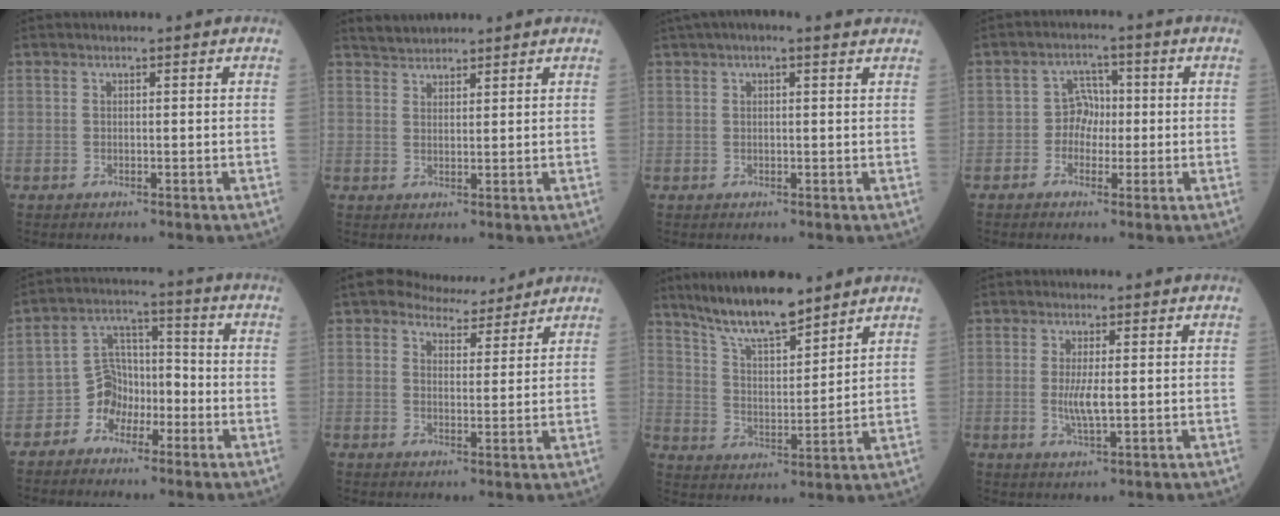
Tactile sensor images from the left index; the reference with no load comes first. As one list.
[{"total": 2.8, "force": [2.8, 0.6, 0.1], "torque": [-0.010, 0.019, 0.053]}, {"total": 5.1, "force": [3.8, 1.0, 3.2], "torque": [-0.057, 0.037, 0.053]}, {"total": 3.6, "force": [-0.6, 3.1, 1.7], "torque": [-0.024, 0.011, -0.020]}, {"total": 6.0, "force": [-3.4, 4.6, 1.8], "torque": [-0.026, 0.018, -0.066]}, {"total": 5.9, "force": [5.4, 2.2, 1.2], "torque": [-0.023, 0.011, 0.081]}, {"total": 11.3, "force": [9.5, 2.0, 5.8], "torque": [-0.112, 0.003, 0.175]}, {"total": 3.6, "force": [-0.1, 0.7, 3.5], "torque": [-0.076, -0.007, -0.001]}]